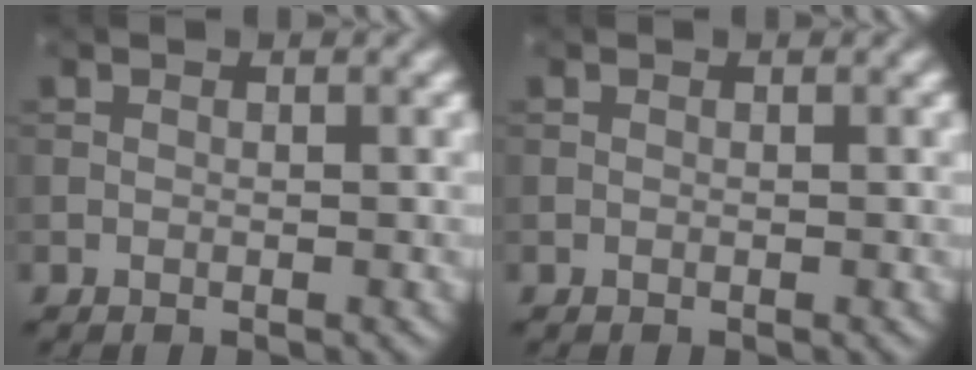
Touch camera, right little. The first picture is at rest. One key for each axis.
{"total": 0.0}